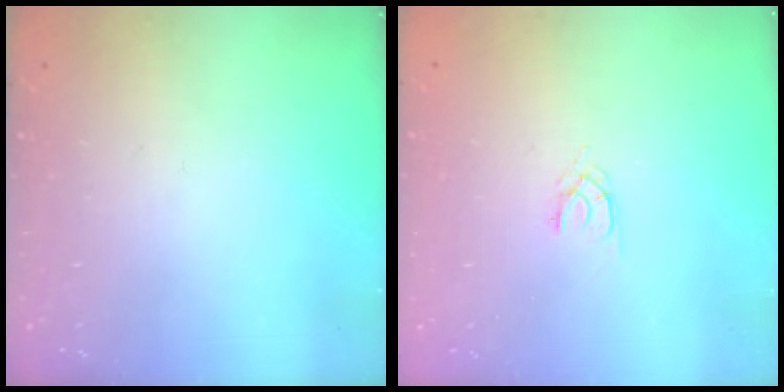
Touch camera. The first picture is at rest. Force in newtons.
{"total": 1.3, "press": 1.2, "slide": 0.3}